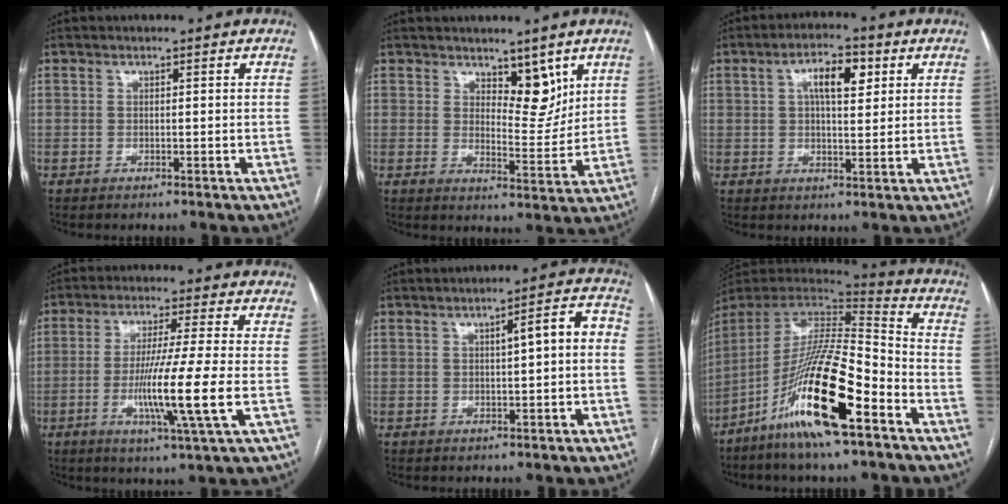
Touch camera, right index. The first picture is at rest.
{"total": 5.9, "force": [3.7, 2.5, 3.8], "torque": [-0.051, -0.009, 0.062]}
{"total": 6.8, "force": [2.4, 2.5, 5.8], "torque": [-0.099, 0.014, 0.038]}
{"total": 11.2, "force": [-2.5, -1.5, 10.8], "torque": [-0.201, -0.022, -0.048]}
{"total": 5.4, "force": [0.0, 0.9, 5.3], "torque": [-0.068, 0.022, -0.001]}
{"total": 22.1, "force": [-11.0, 2.9, 18.9], "torque": [-0.371, -0.040, -0.200]}